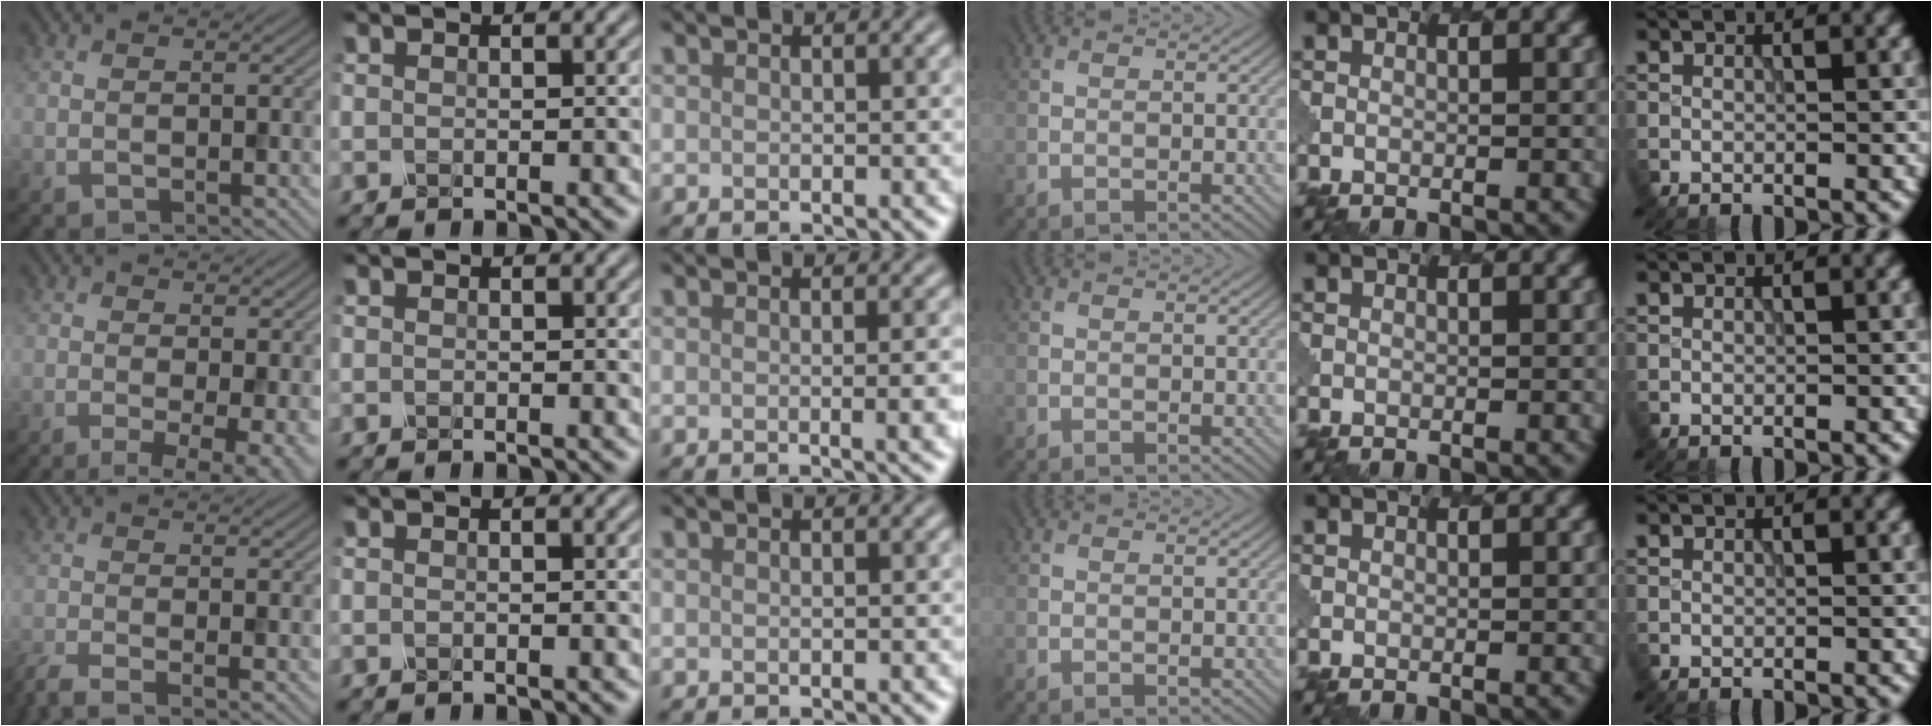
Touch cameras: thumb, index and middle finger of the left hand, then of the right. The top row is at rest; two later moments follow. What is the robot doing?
{"motion": "dispense", "object": "oil cruet"}